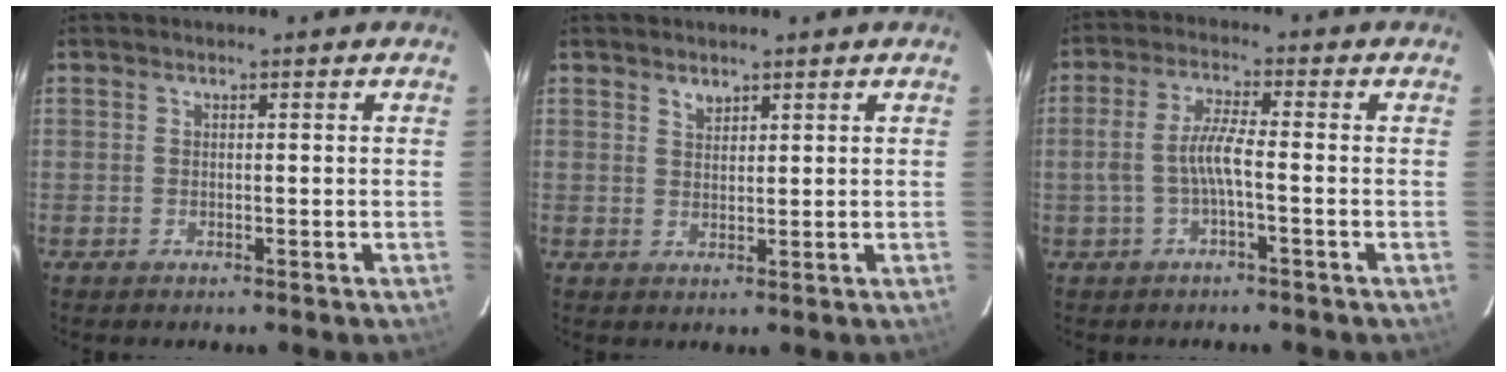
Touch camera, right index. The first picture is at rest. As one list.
[{"total": 1.9, "force": [1.5, 0.9, 0.7], "torque": [-0.009, 0.001, 0.028]}, {"total": 5.1, "force": [-1.5, 0.4, 4.8], "torque": [-0.104, 0.005, -0.025]}]